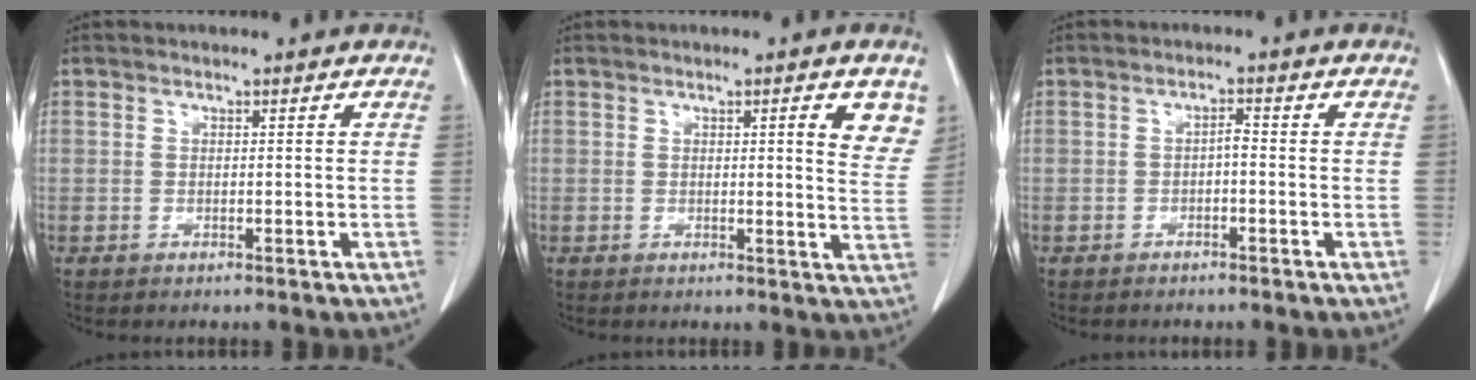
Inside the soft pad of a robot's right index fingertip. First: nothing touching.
{"total": 5.8, "force": [2.7, 0.8, 5.0], "torque": [-0.050, -0.011, 0.025]}
{"total": 1.5, "force": [-0.6, 0.3, 1.4], "torque": [-0.023, 0.004, -0.011]}